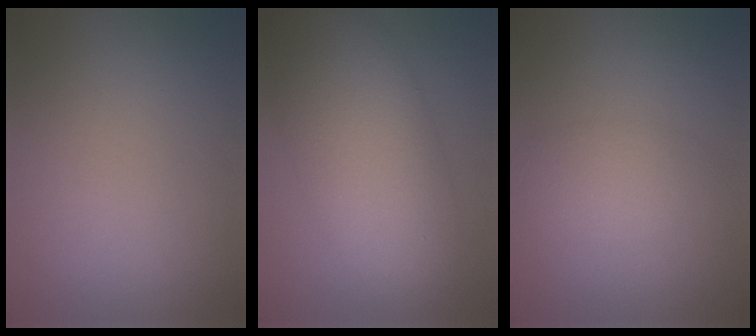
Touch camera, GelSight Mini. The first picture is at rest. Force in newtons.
{"total": 9.6, "press": 9.6, "slide": 0.5}
{"total": 2.7, "press": 2.7, "slide": 0.1}